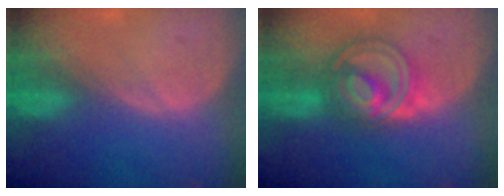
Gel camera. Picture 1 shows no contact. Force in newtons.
{"total": 7.8, "press": 7.7, "slide": 0.5}